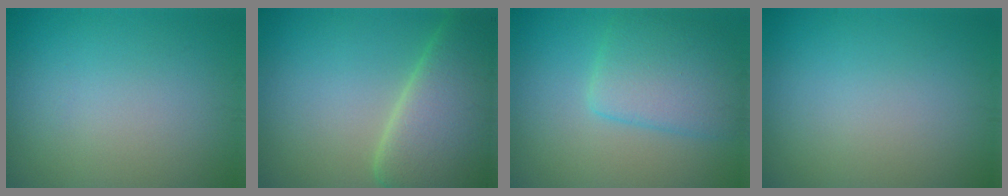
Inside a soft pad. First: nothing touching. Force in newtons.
{"total": 10.0, "press": 9.9, "slide": 0.6}
{"total": 5.2, "press": 5.2, "slide": 0.3}
{"total": 0.0}